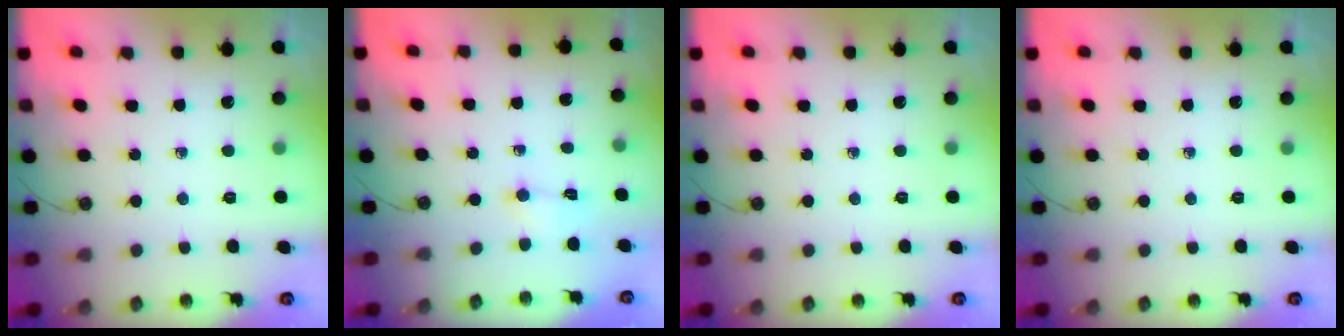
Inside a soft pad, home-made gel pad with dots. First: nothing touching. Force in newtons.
{"total": 1.5, "press": 1.3, "slide": 0.8}
{"total": 0.0}
{"total": 0.0}